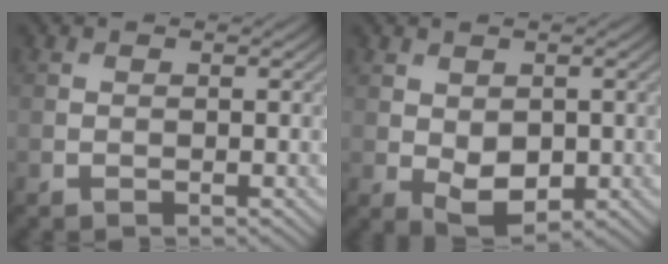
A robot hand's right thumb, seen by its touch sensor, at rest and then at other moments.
{"total": 4.2, "force": [-0.5, 2.6, 3.3], "torque": [-0.065, -0.010, 0.000]}